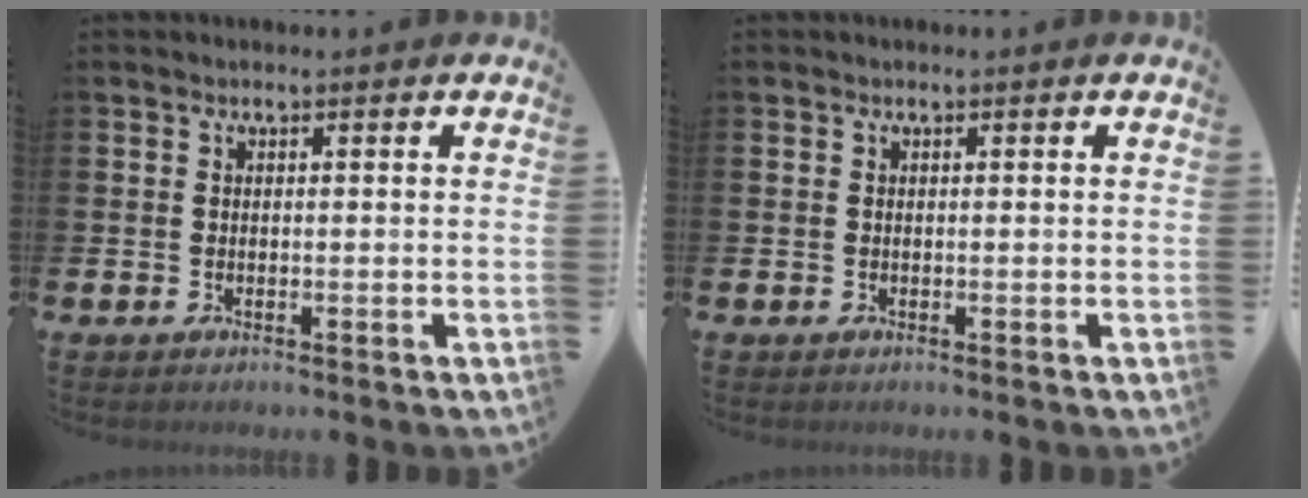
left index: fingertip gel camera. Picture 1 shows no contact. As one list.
[{"total": 0.0}]